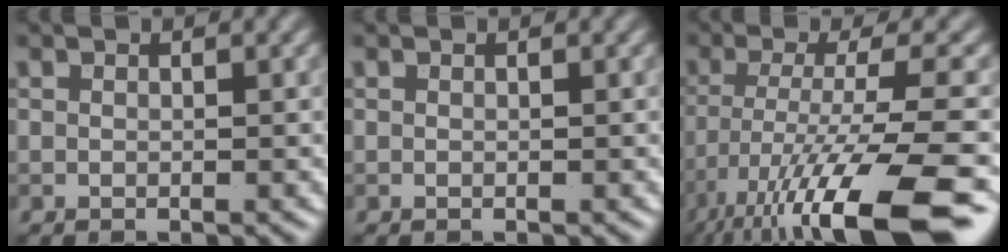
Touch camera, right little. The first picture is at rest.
{"total": 0.0}
{"total": 13.7, "force": [-8.2, 2.7, 10.7], "torque": [-0.181, -0.011, -0.137]}